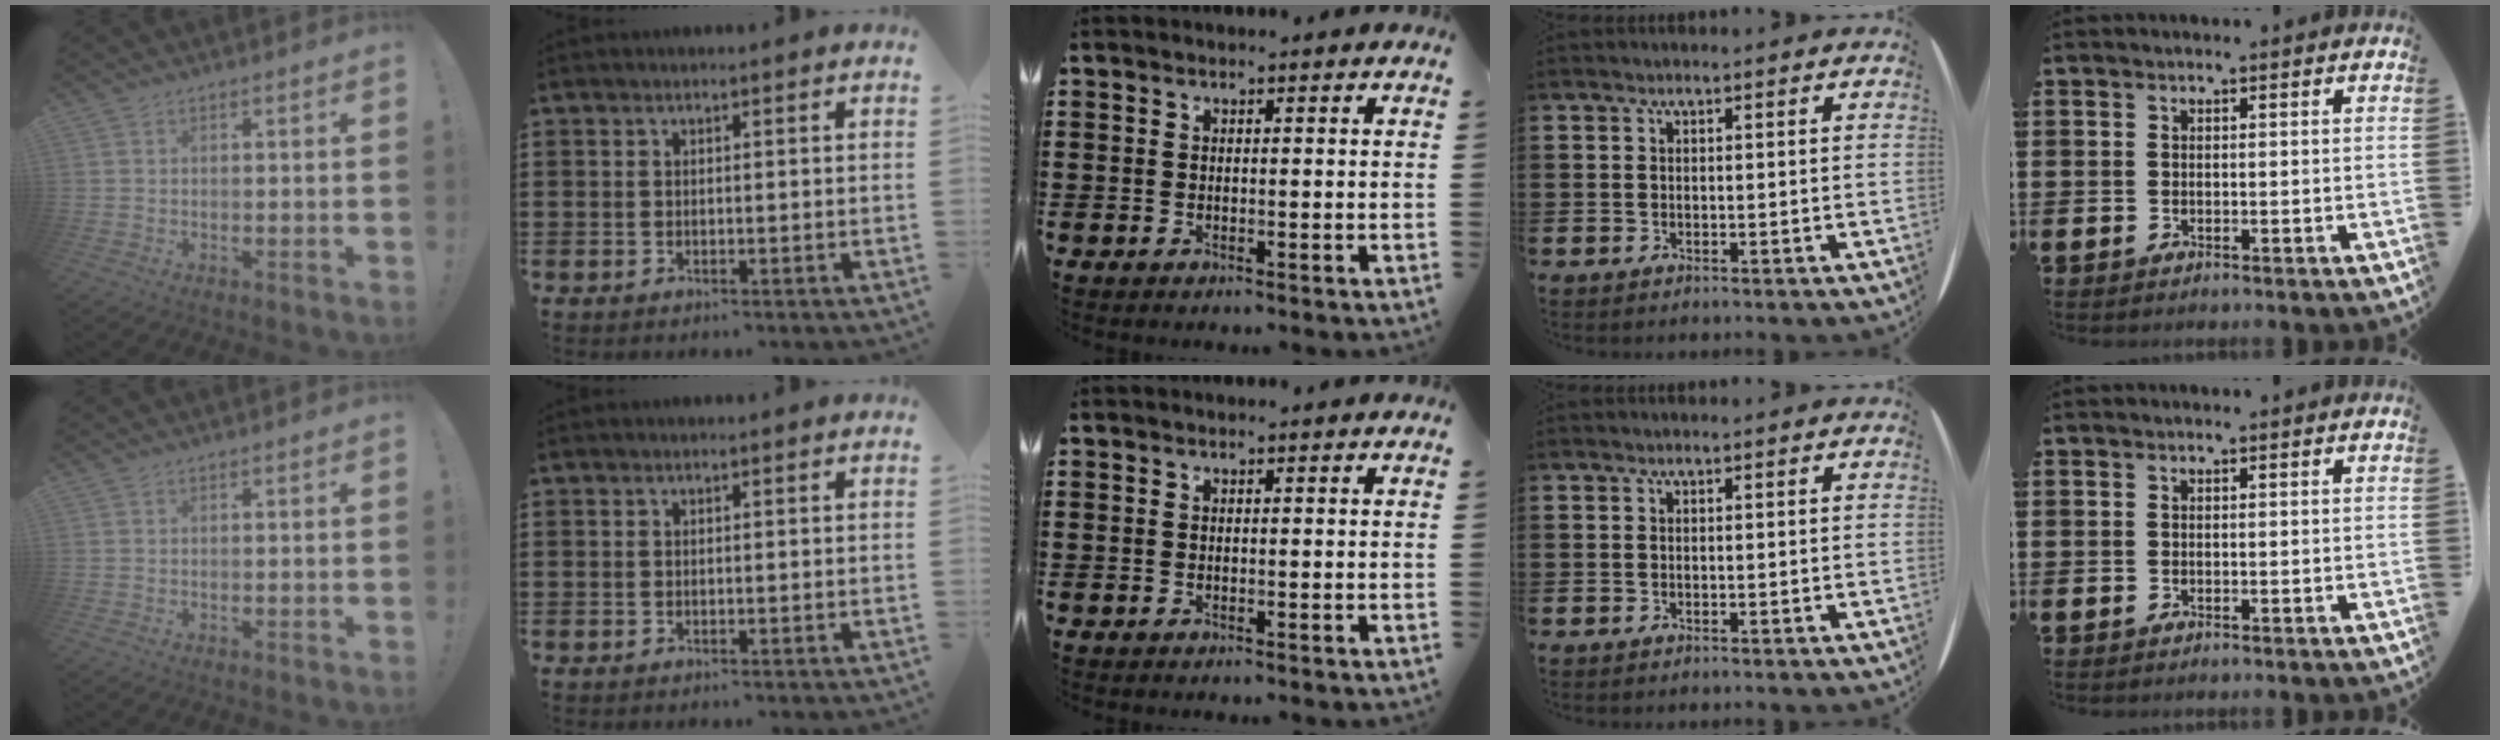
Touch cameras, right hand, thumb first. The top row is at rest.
{}